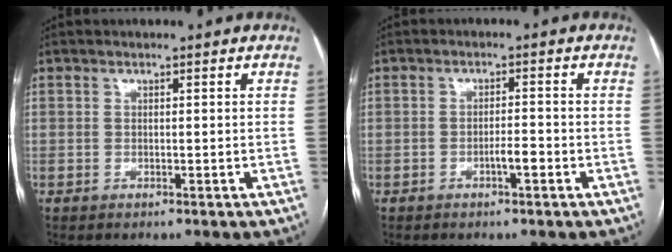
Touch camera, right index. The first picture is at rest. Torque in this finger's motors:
{"motor_torque": [0.15, -0.03, 0.04, 0.02]}